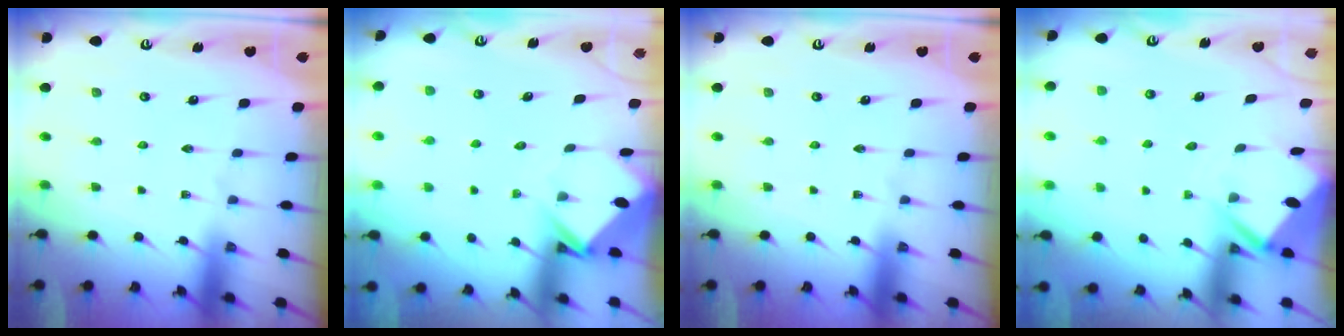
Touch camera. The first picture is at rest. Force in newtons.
{"total": 3.8, "press": 3.8, "slide": 0.2}
{"total": 0.0}
{"total": 3.6, "press": 3.6, "slide": 0.3}